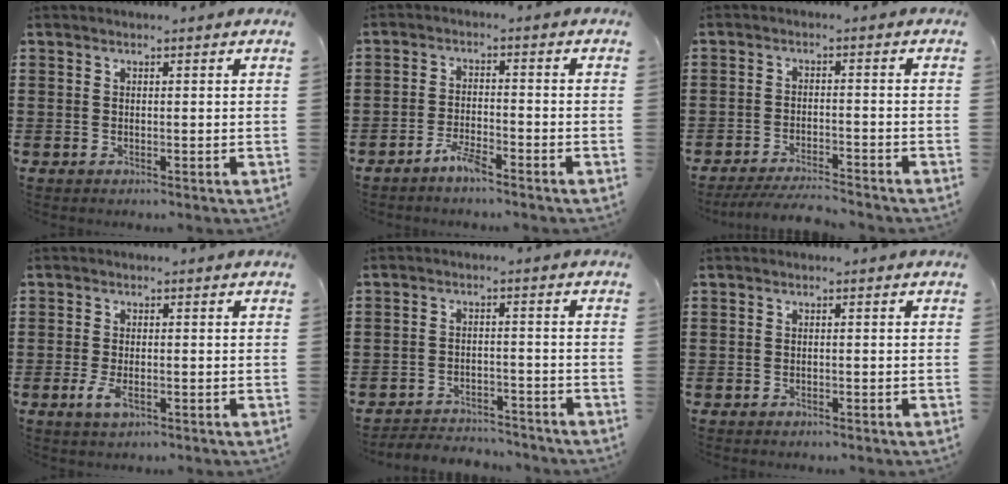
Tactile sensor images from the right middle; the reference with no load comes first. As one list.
[{"total": 3.2, "force": [-2.7, 0.5, 1.7], "torque": [-0.046, 0.003, -0.055]}, {"total": 4.5, "force": [-4.2, 0.1, 1.4], "torque": [-0.027, -0.006, -0.084]}, {"total": 3.0, "force": [-1.1, 1.2, 2.5], "torque": [-0.066, -0.008, -0.025]}, {"total": 3.7, "force": [-3.6, 0.5, 0.1], "torque": [-0.006, 0.003, -0.078]}, {"total": 0.6, "force": [-0.5, 0.2, 0.2], "torque": [-0.004, -0.001, -0.011]}]